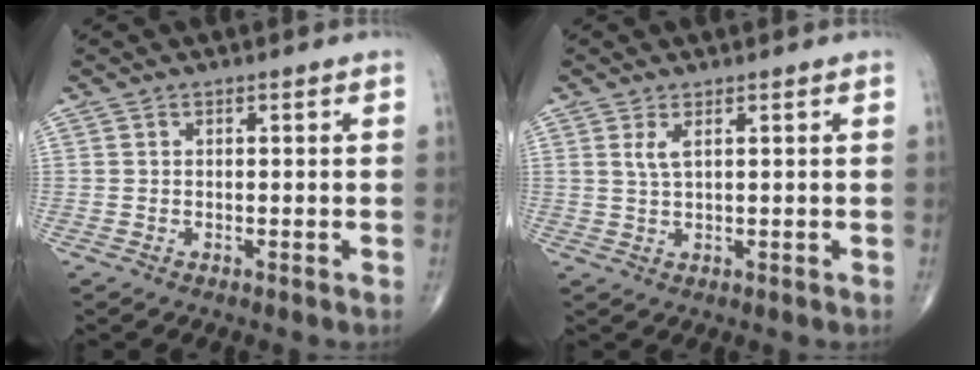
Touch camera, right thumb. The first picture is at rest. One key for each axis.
{"total": 2.1, "fx": 1.0, "fy": 0.5, "fz": 1.8, "tx": -0.045, "ty": -0.003, "tz": 0.026}